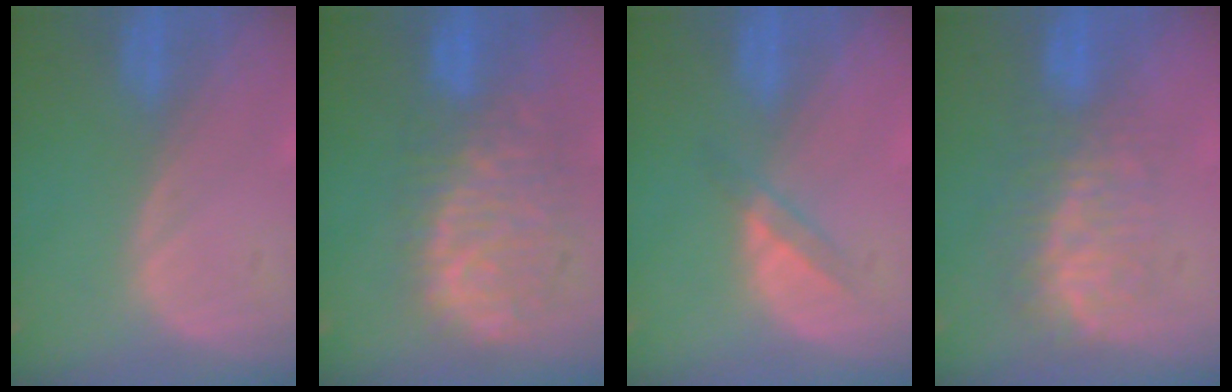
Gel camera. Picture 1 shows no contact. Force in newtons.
{"total": 10.9, "press": 9.4, "slide": 5.5}
{"total": 2.4, "press": 2.2, "slide": 1.1}
{"total": 8.0, "press": 7.3, "slide": 3.3}